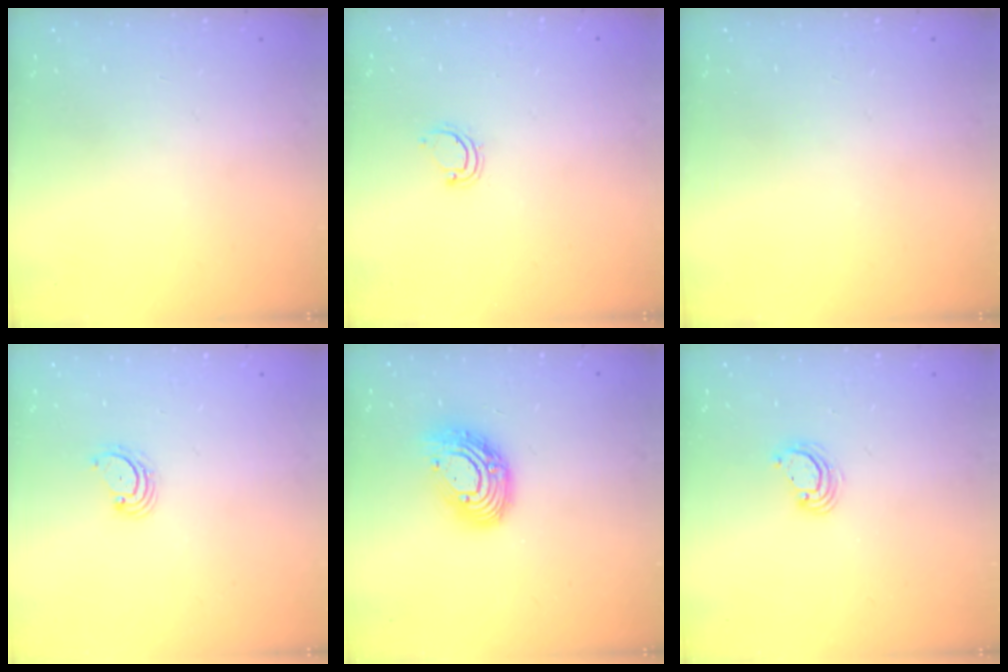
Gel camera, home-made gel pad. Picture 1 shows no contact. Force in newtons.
{"total": 3.9, "press": 3.9, "slide": 0.3}
{"total": 0.0}
{"total": 3.3, "press": 3.3, "slide": 0.6}
{"total": 12.4, "press": 12.4, "slide": 1.1}
{"total": 4.1, "press": 4.1, "slide": 0.2}